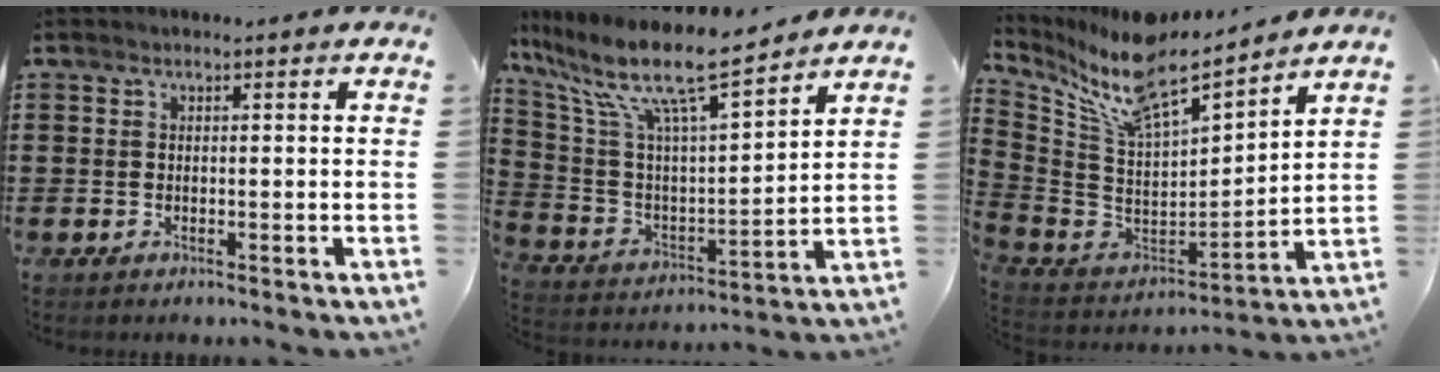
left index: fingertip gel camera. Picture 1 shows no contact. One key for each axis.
{"total": 12.1, "fx": 9.1, "fy": 1.6, "fz": 7.8, "tx": -0.184, "ty": -0.058, "tz": 0.152}
{"total": 10.6, "fx": 8.8, "fy": 2.5, "fz": 5.5, "tx": -0.149, "ty": -0.059, "tz": 0.150}